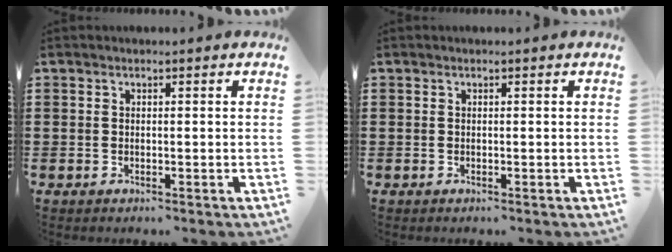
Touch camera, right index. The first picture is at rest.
{"total": 0.0}